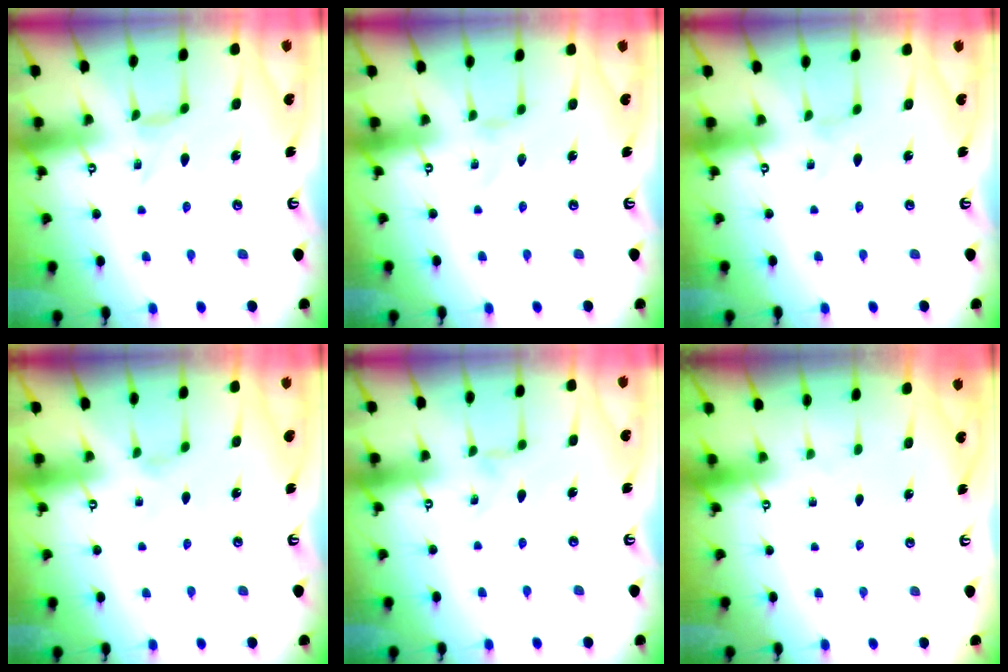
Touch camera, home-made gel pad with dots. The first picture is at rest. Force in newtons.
{"total": 0.0}
{"total": 0.0}
{"total": 0.0}
{"total": 1.7, "press": 1.6, "slide": 0.4}
{"total": 0.0}